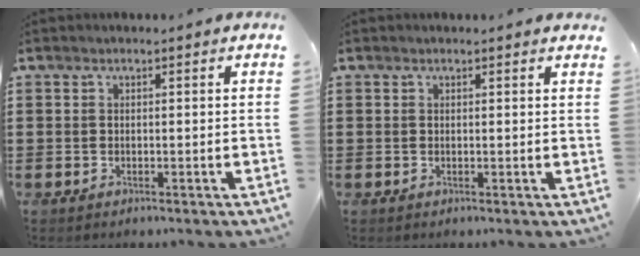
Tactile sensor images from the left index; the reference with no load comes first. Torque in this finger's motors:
{"motor_torque": [0.01, -0.01, -0.02, 0.00]}